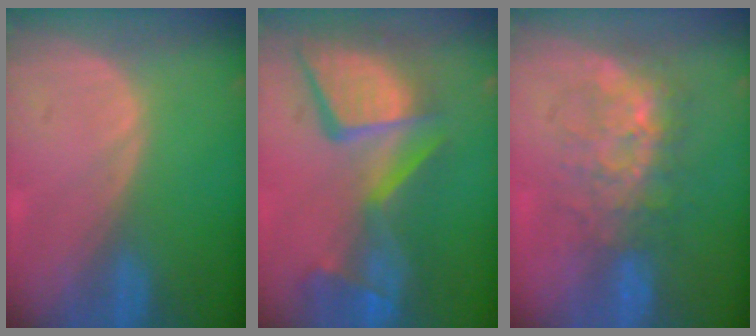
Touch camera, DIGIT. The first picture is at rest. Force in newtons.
{"total": 13.9, "press": 11.3, "slide": 8.1}
{"total": 7.5, "press": 7.2, "slide": 2.2}